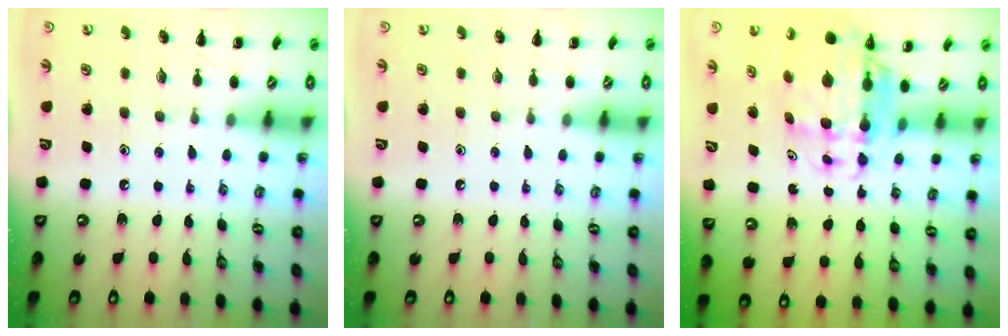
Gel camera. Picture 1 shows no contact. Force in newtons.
{"total": 0.0}
{"total": 9.5, "press": 9.1, "slide": 2.8}